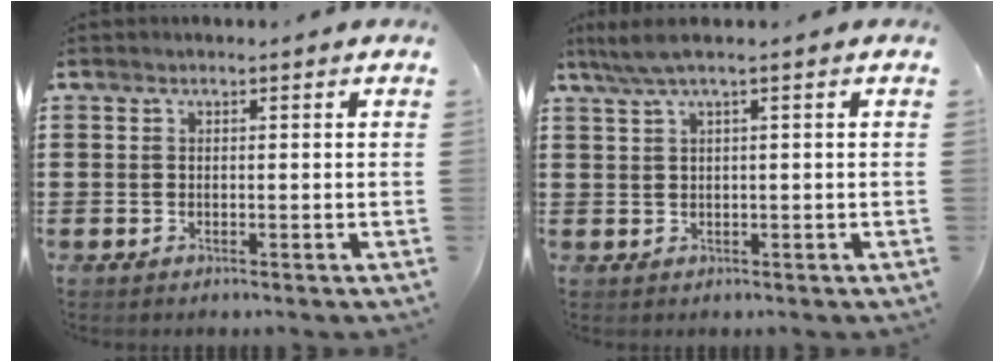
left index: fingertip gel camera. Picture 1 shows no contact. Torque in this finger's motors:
{"motor_torque": [0.29, -0.30, 0.08, 0.09]}